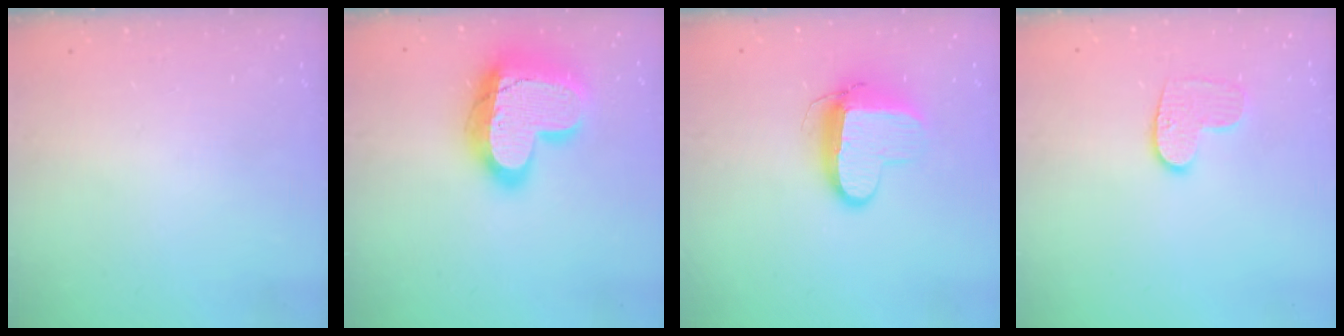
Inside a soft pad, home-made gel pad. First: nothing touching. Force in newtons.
{"total": 21.7, "press": 21.6, "slide": 1.9}
{"total": 10.4, "press": 10.3, "slide": 0.9}
{"total": 8.0, "press": 8.0, "slide": 0.3}